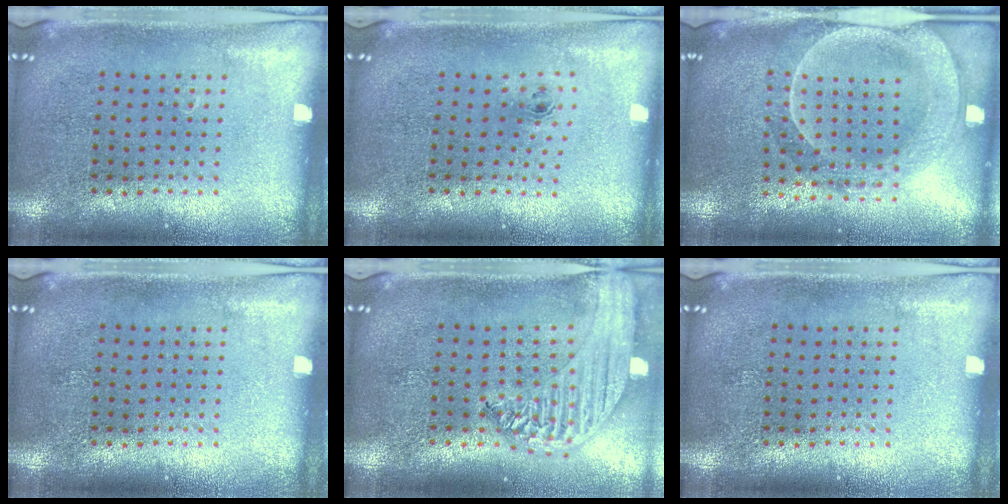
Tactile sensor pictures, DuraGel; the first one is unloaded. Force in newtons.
{"total": 0.8, "press": 0.3, "slide": 0.7}
{"total": 2.2, "press": 2.1, "slide": 0.9}
{"total": 0.0}
{"total": 2.2, "press": 2.0, "slide": 0.9}
{"total": 0.0}